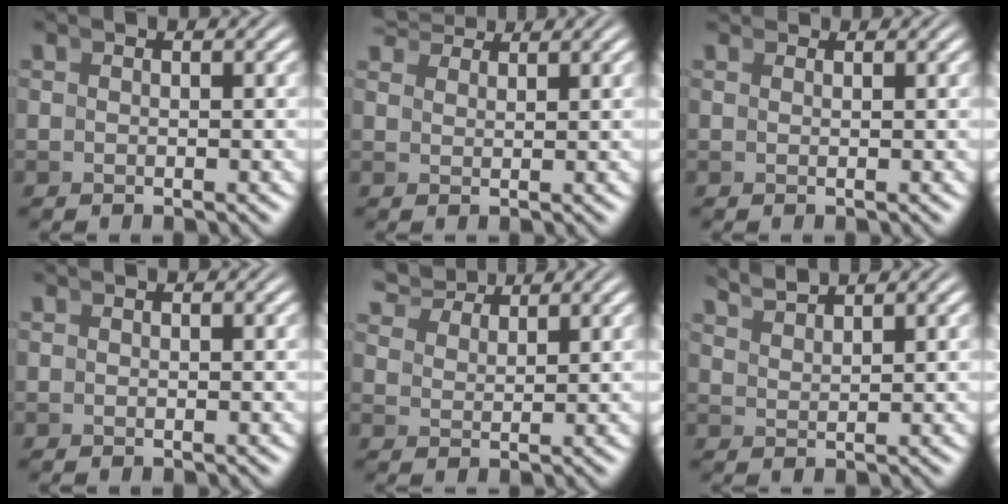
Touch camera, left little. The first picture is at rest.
{"total": 3.4, "force": [3.4, -0.3, 0.4], "torque": [0.006, 0.014, 0.057]}
{"total": 1.0, "force": [1.0, -0.1, 0.0], "torque": [0.008, 0.007, 0.017]}
{"total": 0.0}
{"total": 4.5, "force": [4.3, 0.5, 1.1], "torque": [-0.010, 0.022, 0.073]}
{"total": 2.8, "force": [2.8, -0.3, 0.3], "torque": [0.001, 0.009, 0.053]}